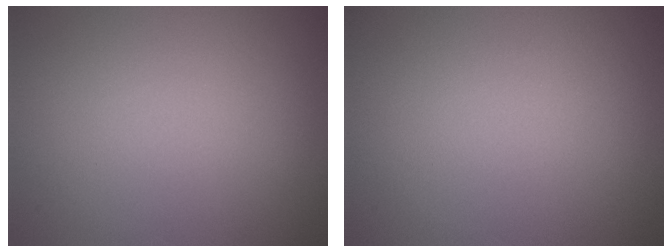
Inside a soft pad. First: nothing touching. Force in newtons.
{"total": 0.0}